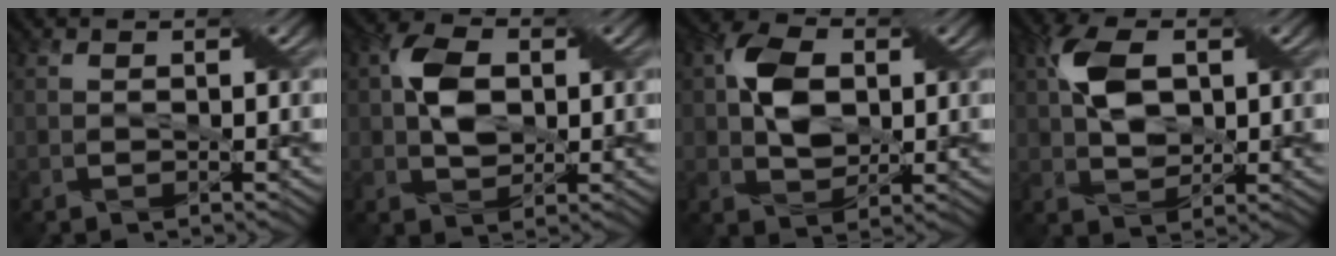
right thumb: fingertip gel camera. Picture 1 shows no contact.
{"total": 5.6, "force": [0.7, 3.7, 4.2], "torque": [-0.084, 0.008, 0.007]}
{"total": 6.7, "force": [1.0, 4.5, 4.8], "torque": [-0.095, 0.009, 0.015]}
{"total": 7.0, "force": [1.6, 4.1, 5.4], "torque": [-0.116, 0.012, 0.028]}